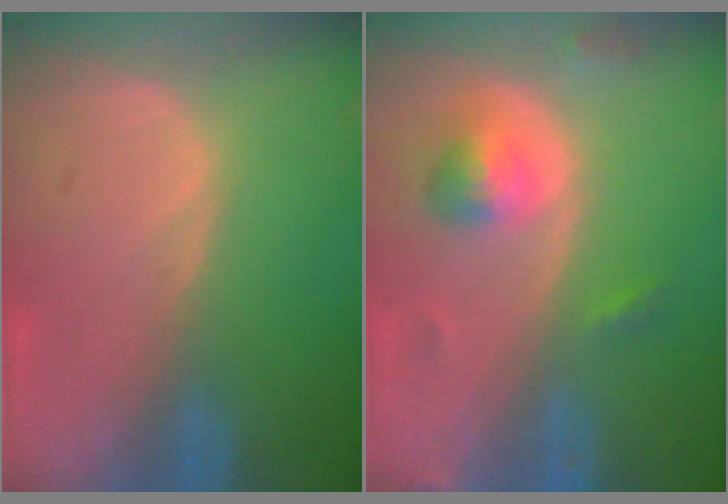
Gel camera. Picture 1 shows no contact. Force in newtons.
{"total": 4.8, "press": 4.8, "slide": 0.7}